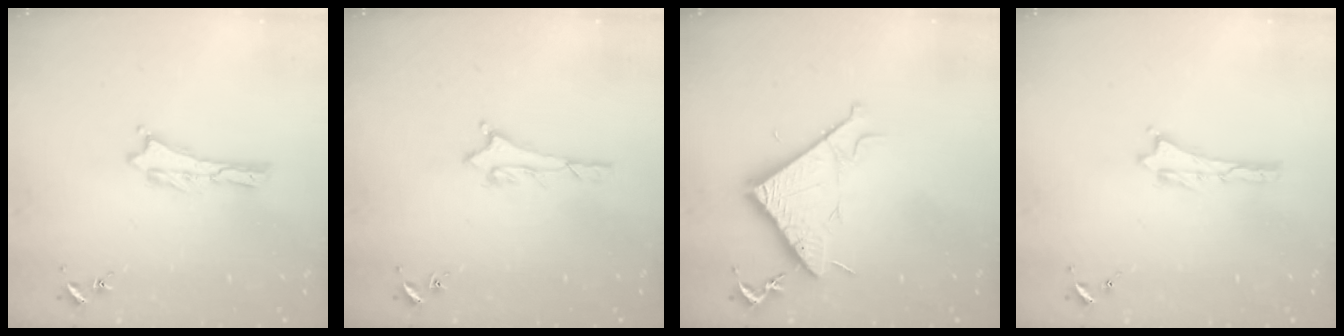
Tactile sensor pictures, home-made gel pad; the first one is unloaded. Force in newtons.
{"total": 1.1, "press": 1.1, "slide": 0.1}
{"total": 8.3, "press": 8.3, "slide": 0.6}
{"total": 0.0}